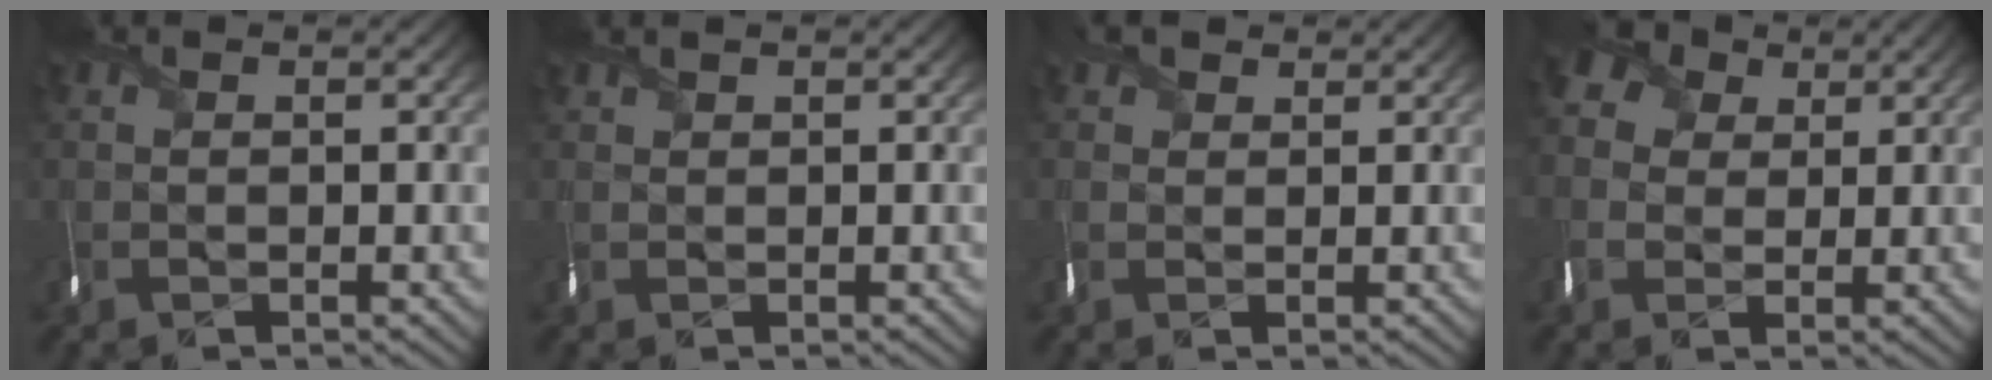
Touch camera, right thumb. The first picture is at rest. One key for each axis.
{"total": 1.4, "fx": 0.3, "fy": -0.5, "fz": -1.3, "tx": 0.018, "ty": 0.002, "tz": 0.004}
{"total": 1.6, "fx": 1.0, "fy": 0.7, "fz": -1.1, "tx": 0.017, "ty": 0.003, "tz": 0.010}
{"total": 4.2, "fx": 1.8, "fy": 3.6, "fz": 1.0, "tx": -0.040, "ty": 0.011, "tz": 0.022}